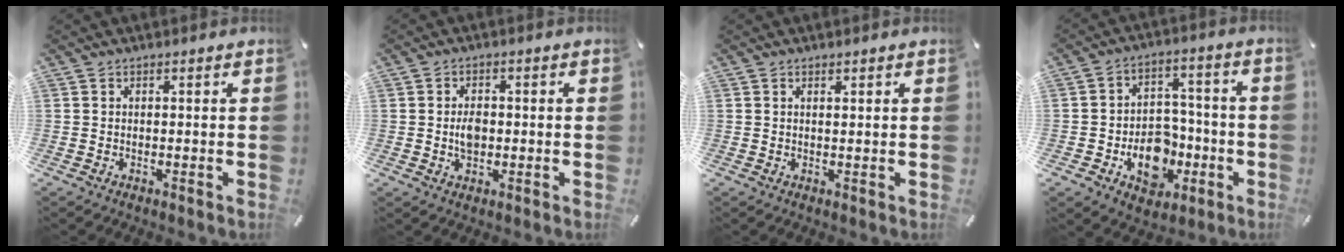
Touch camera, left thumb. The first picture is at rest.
{"total": 3.8, "force": [-0.3, 2.7, 2.6], "torque": [-0.042, -0.003, -0.010]}
{"total": 0.7, "force": [0.5, 0.1, 0.5], "torque": [-0.010, 0.000, 0.008]}
{"total": 12.0, "force": [-4.2, 9.6, 5.7], "torque": [-0.078, 0.036, -0.062]}